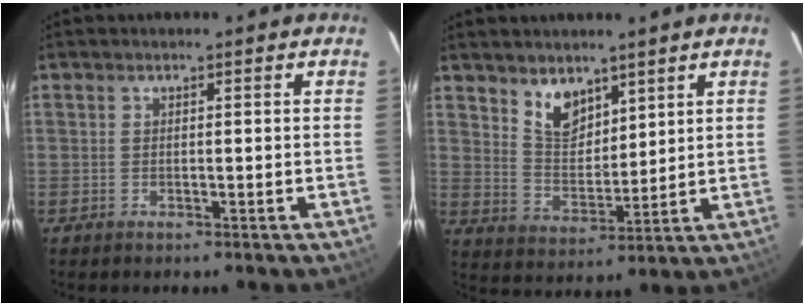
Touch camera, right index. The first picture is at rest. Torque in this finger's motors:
{"motor_torque": [0.11, 0.11, 0.07, 0.03]}